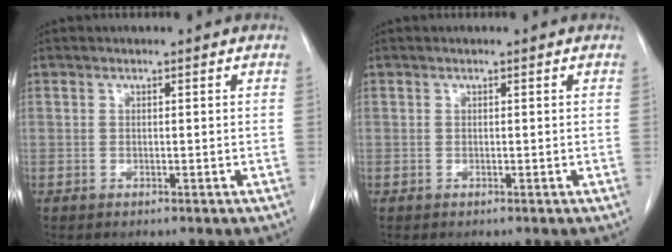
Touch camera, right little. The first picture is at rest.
{"total": 0.0}